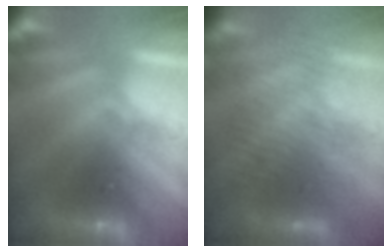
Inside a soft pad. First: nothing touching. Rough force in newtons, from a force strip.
{"total": 3.8}